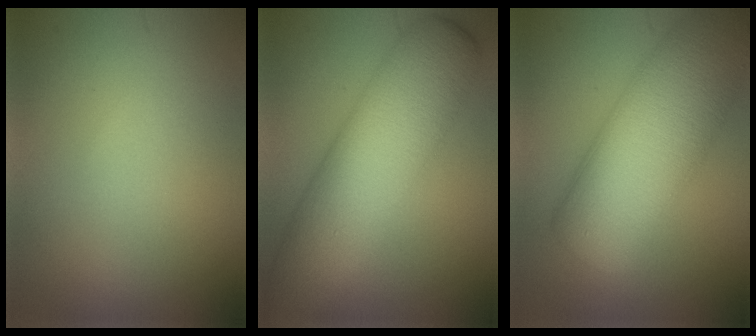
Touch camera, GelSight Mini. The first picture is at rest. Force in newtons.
{"total": 10.1, "press": 10.1, "slide": 0.3}
{"total": 12.3, "press": 12.3, "slide": 0.8}